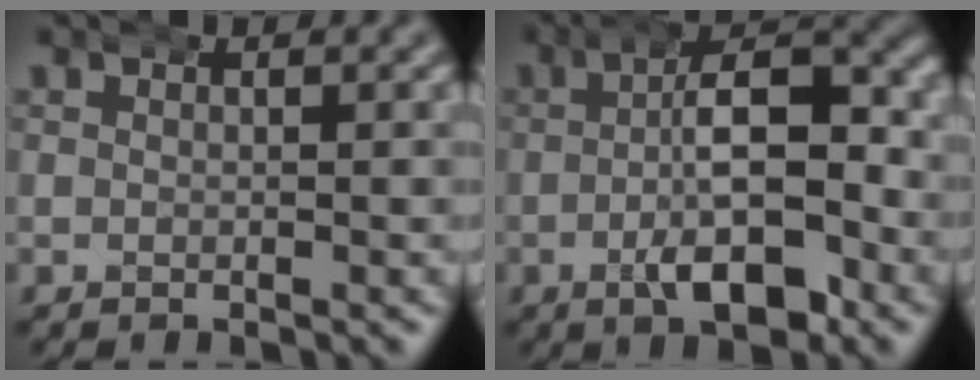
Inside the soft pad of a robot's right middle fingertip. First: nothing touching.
{"total": 9.1, "force": [-1.5, 3.8, 8.2], "torque": [-0.115, 0.003, -0.024]}